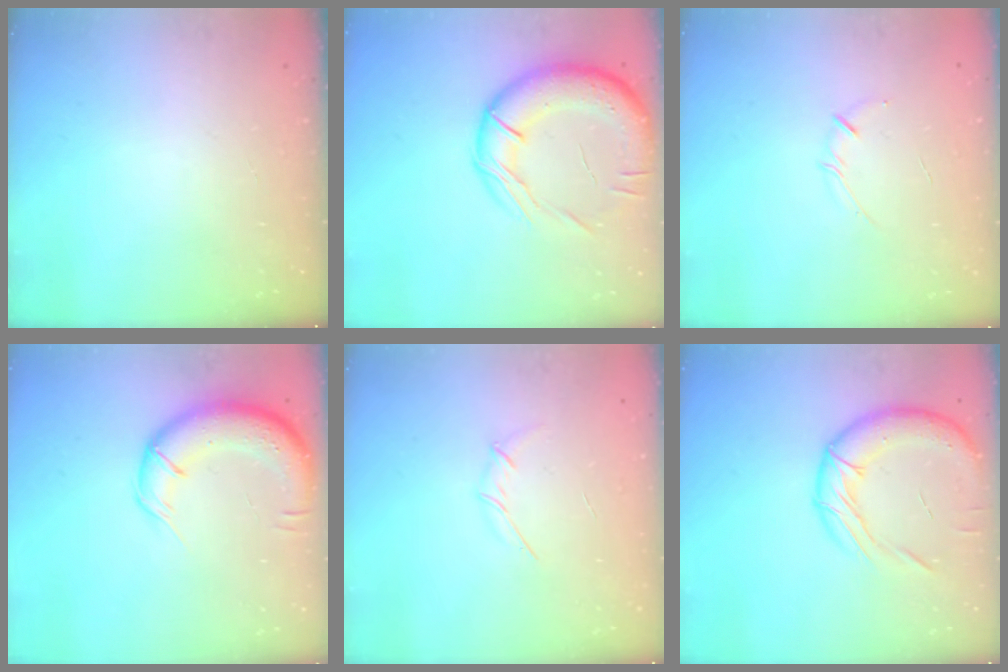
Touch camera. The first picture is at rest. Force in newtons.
{"total": 19.3, "press": 19.1, "slide": 2.8}
{"total": 3.3, "press": 3.2, "slide": 0.6}
{"total": 14.0, "press": 13.7, "slide": 2.9}
{"total": 3.1, "press": 3.0, "slide": 0.8}
{"total": 18.1, "press": 17.9, "slide": 2.6}